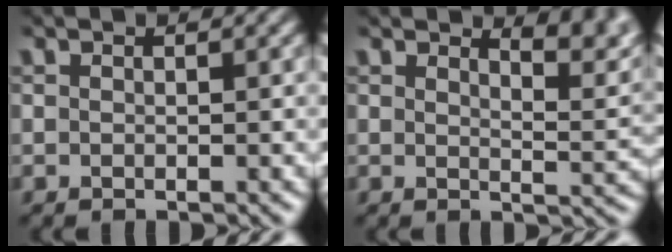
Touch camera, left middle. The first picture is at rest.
{"total": 4.7, "force": [3.5, 1.5, 2.8], "torque": [-0.031, 0.000, 0.045]}